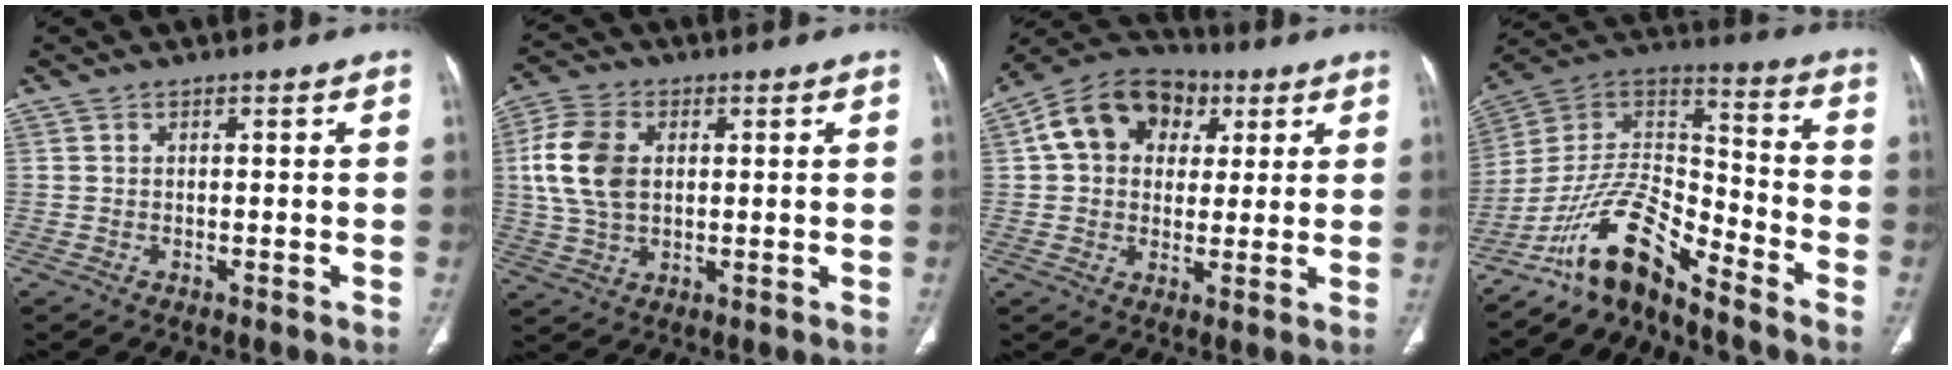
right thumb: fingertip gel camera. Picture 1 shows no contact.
{"total": 11.0, "force": [1.7, 7.2, 8.1], "torque": [-0.165, 0.005, 0.035]}
{"total": 14.4, "force": [4.4, 11.0, 8.1], "torque": [-0.111, 0.013, 0.062]}
{"total": 14.0, "force": [-11.2, 3.9, 7.5], "torque": [-0.130, 0.105, -0.213]}